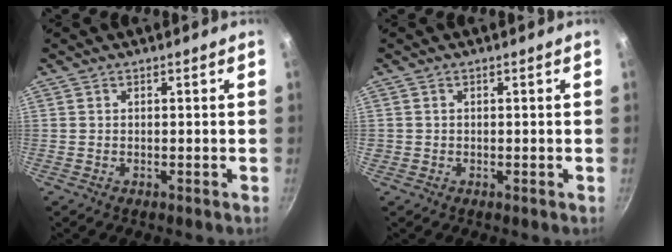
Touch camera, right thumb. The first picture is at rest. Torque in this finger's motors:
{"motor_torque": [0.24, 0.15, 0.18, 0.30, -0.01]}